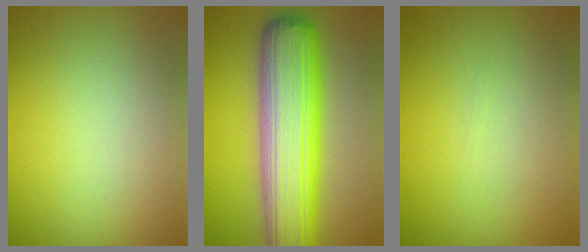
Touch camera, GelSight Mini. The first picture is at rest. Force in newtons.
{"total": 11.2, "press": 11.2, "slide": 0.4}
{"total": 0.0}